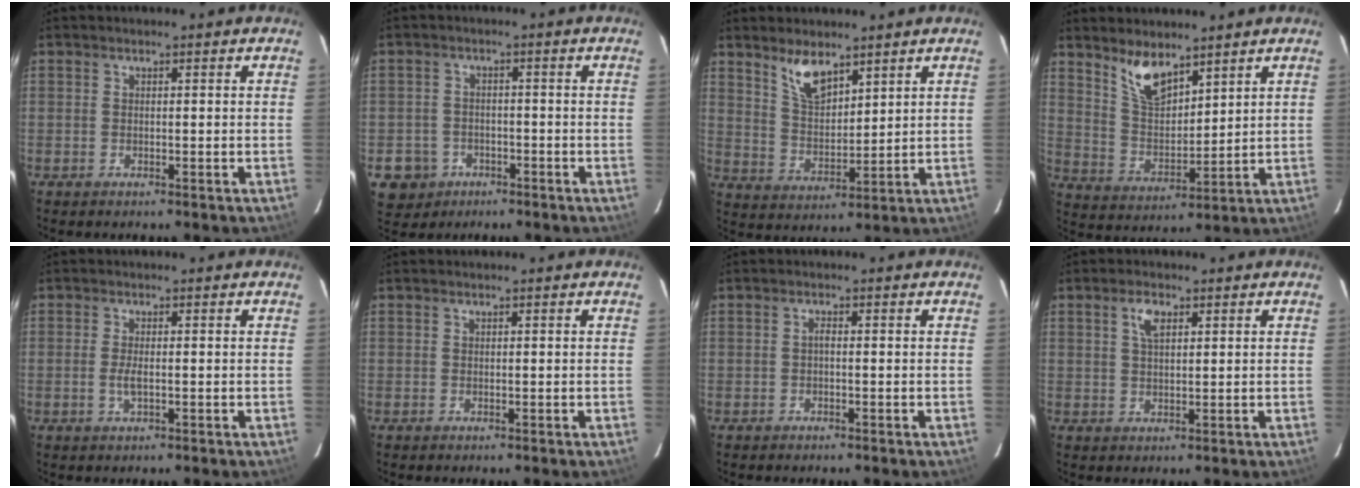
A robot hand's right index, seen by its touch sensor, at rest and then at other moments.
{"total": 6.8, "force": [-2.9, 6.0, 1.2], "torque": [-0.047, 0.020, -0.036]}
{"total": 7.5, "force": [5.4, 2.9, 4.4], "torque": [-0.078, 0.002, 0.112]}
{"total": 8.6, "force": [6.3, 3.2, 4.8], "torque": [-0.089, -0.001, 0.131]}
{"total": 2.1, "force": [-0.4, 0.6, 2.0], "torque": [-0.040, -0.005, -0.007]}
{"total": 0.0}
{"total": 0.7, "force": [-0.2, 0.3, 0.6], "torque": [-0.012, 0.005, -0.006]}
{"total": 3.6, "force": [1.7, 1.7, 2.7], "torque": [-0.050, 0.007, 0.031]}